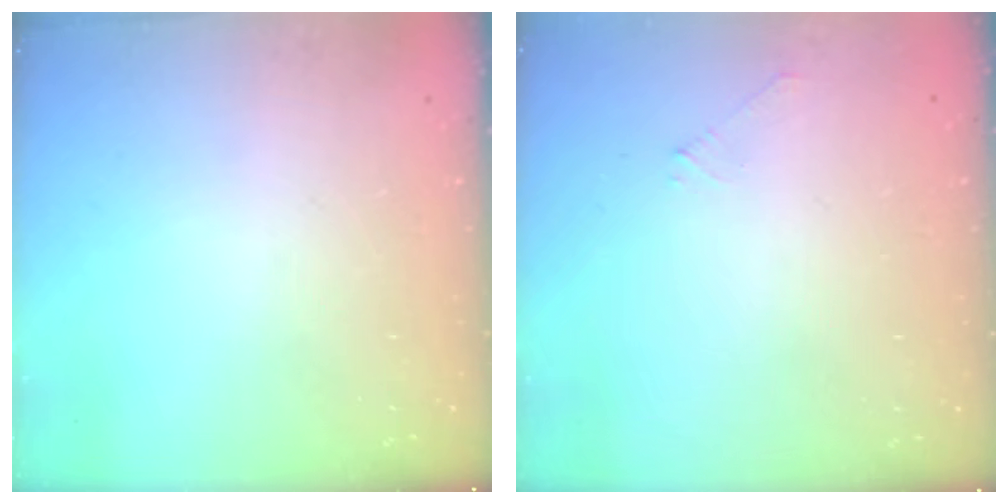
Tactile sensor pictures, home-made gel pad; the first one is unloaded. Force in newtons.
{"total": 0.0}